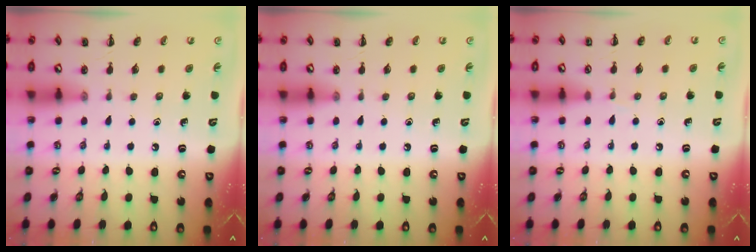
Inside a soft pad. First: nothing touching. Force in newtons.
{"total": 0.0}
{"total": 3.0, "press": 2.8, "slide": 1.0}